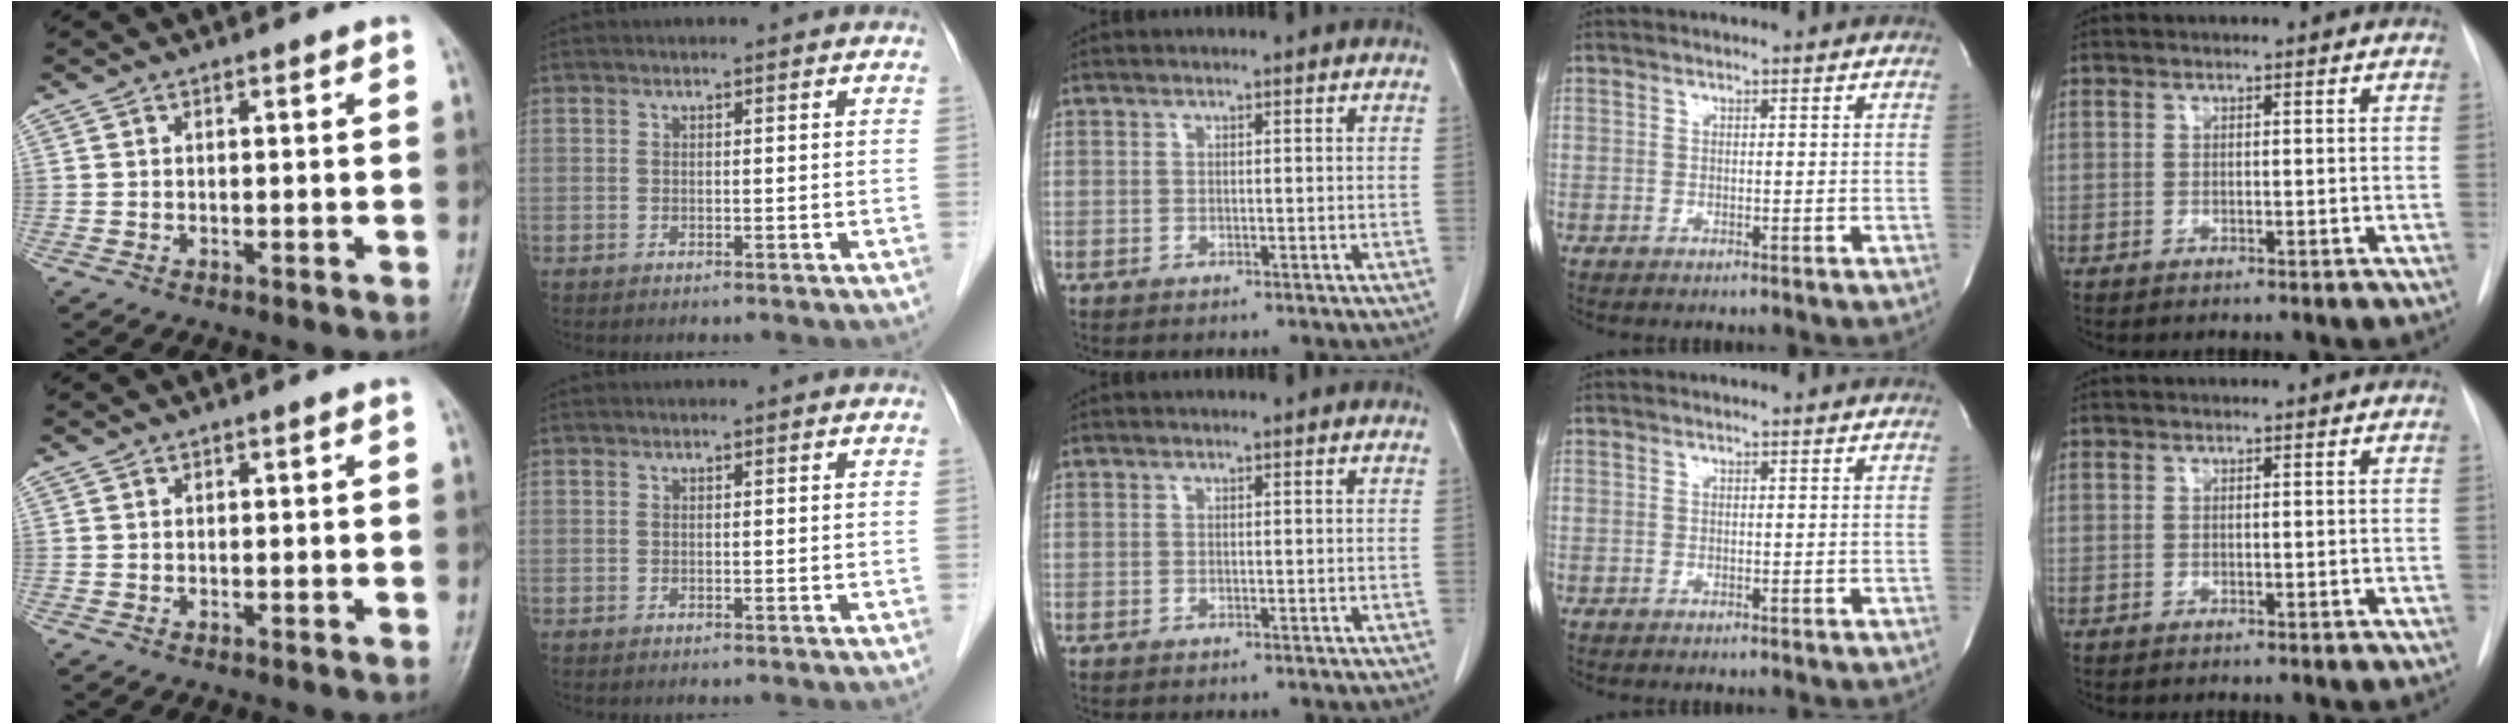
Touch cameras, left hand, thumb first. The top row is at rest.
{}